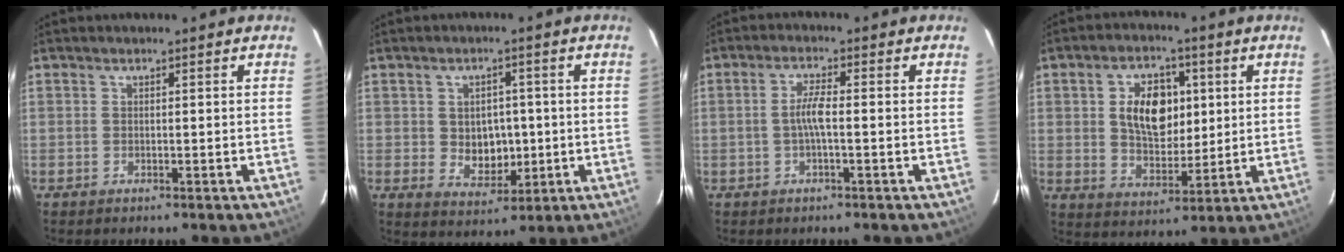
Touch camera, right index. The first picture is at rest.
{"total": 6.5, "force": [-0.2, 5.2, 3.8], "torque": [-0.068, 0.003, 0.014]}
{"total": 3.3, "force": [-0.7, 0.2, 3.2], "torque": [-0.065, 0.004, -0.012]}
{"total": 11.0, "force": [2.5, 7.0, 8.1], "torque": [-0.140, 0.013, 0.049]}